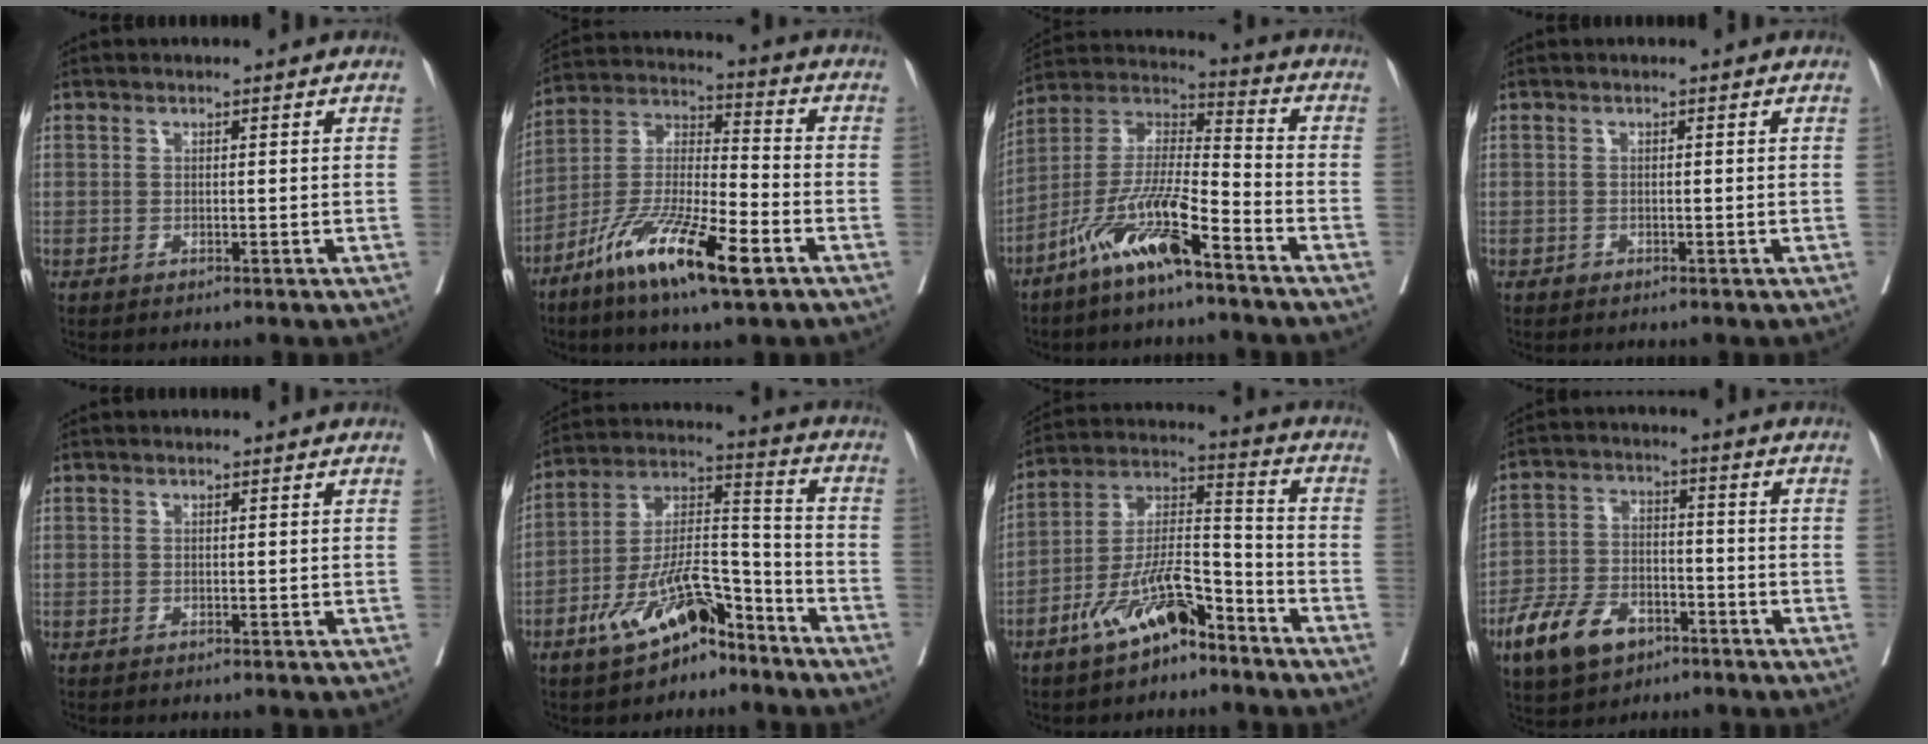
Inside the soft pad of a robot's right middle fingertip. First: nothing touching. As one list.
[{"total": 15.1, "force": [-8.4, 2.3, 12.4], "torque": [-0.245, -0.025, -0.156]}, {"total": 12.7, "force": [-8.2, 1.6, 9.6], "torque": [-0.199, -0.009, -0.161]}, {"total": 0.0}, {"total": 0.0}, {"total": 12.2, "force": [-8.3, 4.5, 7.9], "torque": [-0.157, 0.016, -0.148]}, {"total": 11.4, "force": [-7.6, 3.7, 7.6], "torque": [-0.155, 0.009, -0.141]}, {"total": 10.2, "force": [-6.0, 5.9, 5.8], "torque": [-0.120, 0.003, -0.105]}]